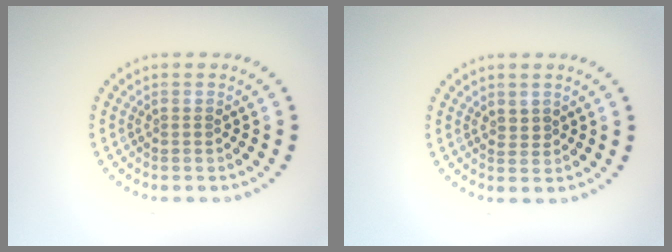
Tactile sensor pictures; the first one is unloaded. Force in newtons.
{"total": 0.7, "press": 0.5, "slide": 0.6}